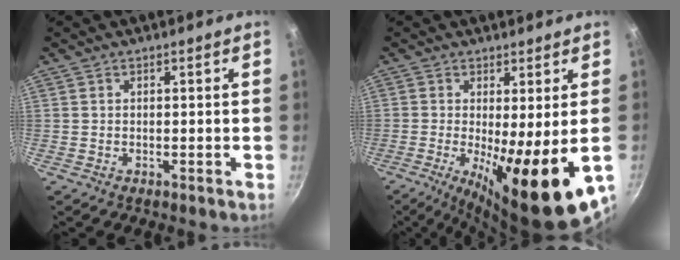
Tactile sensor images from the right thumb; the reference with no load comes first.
{"total": 16.1, "force": [-3.6, 3.6, 15.3], "torque": [-0.232, -0.021, -0.042]}